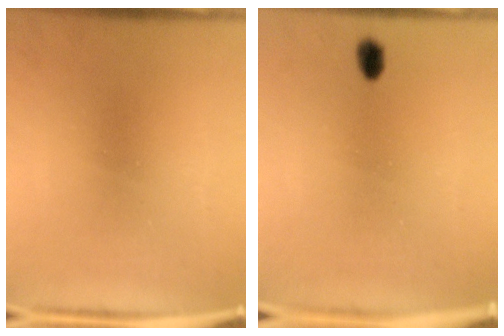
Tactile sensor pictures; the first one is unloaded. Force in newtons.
{"total": 2.7}